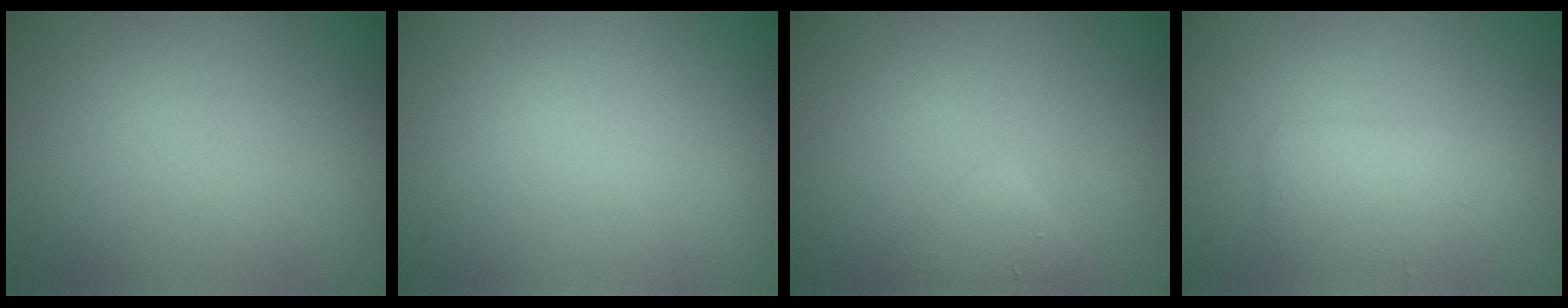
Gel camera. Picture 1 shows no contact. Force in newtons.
{"total": 0.0}
{"total": 1.7, "press": 1.7, "slide": 0.1}
{"total": 2.9, "press": 2.9, "slide": 0.2}